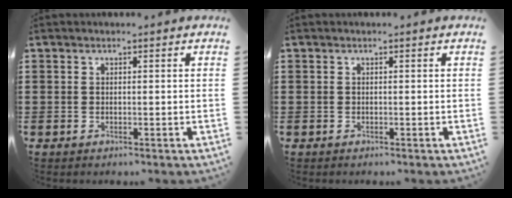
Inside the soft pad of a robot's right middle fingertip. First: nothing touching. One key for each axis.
{"total": 0.0}